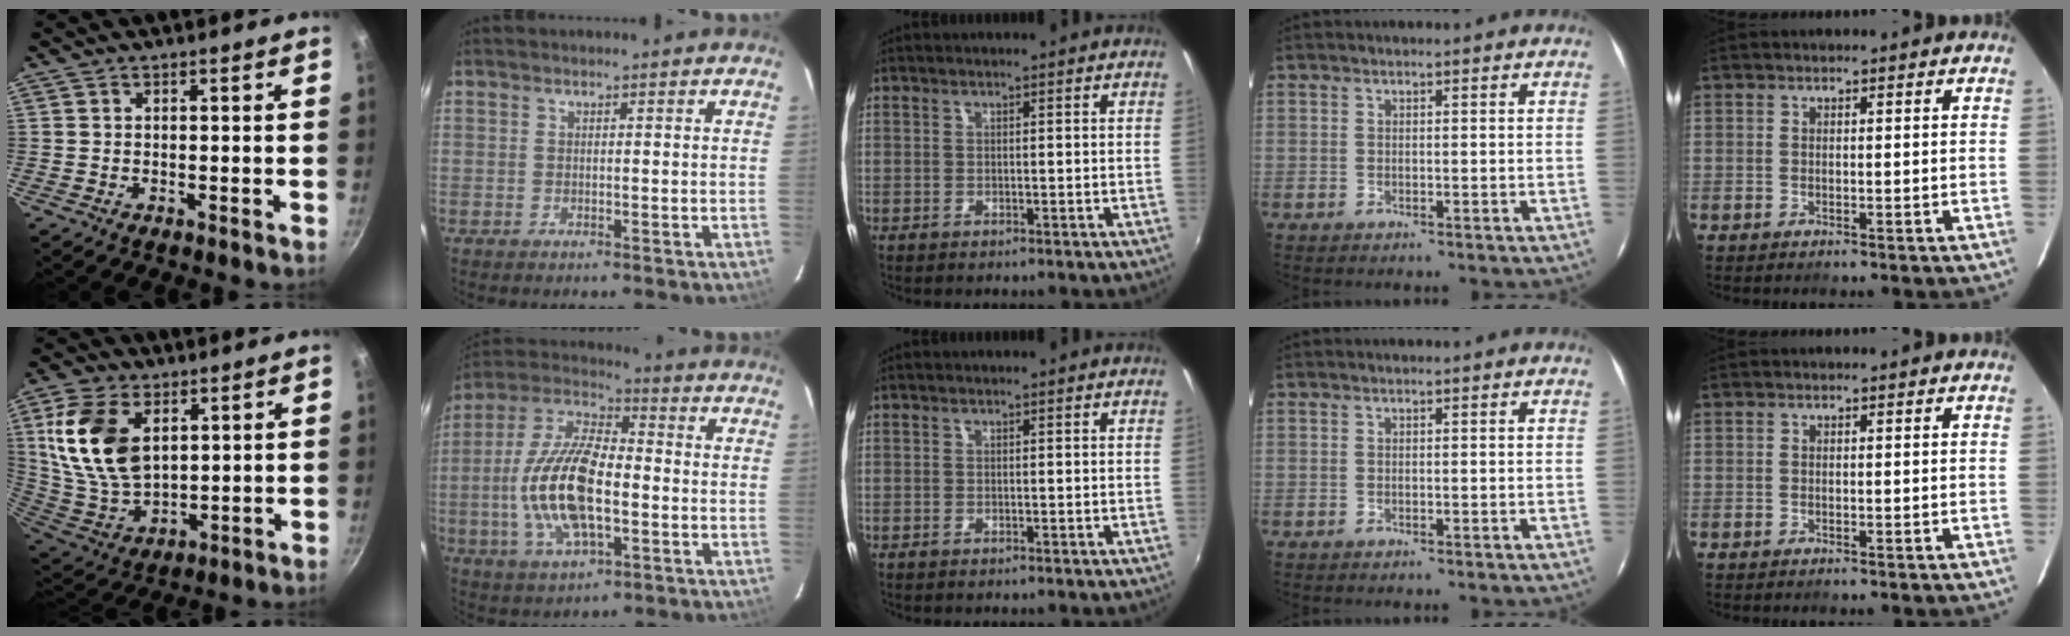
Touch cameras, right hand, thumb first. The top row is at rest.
{"thumb": {"total": 17.6, "force": [5.2, 10.8, 12.9], "torque": [-0.232, -0.021, 0.114]}, "index": {"total": 17.5, "force": [-3.0, 7.5, 15.5], "torque": [-0.323, 0.002, -0.059]}}